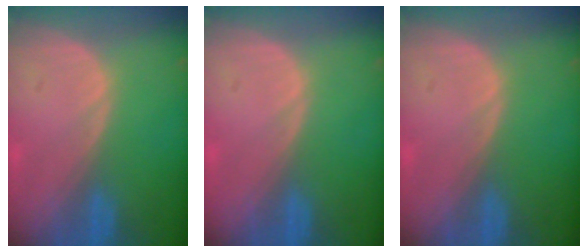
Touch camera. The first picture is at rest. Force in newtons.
{"total": 0.0}
{"total": 0.0}